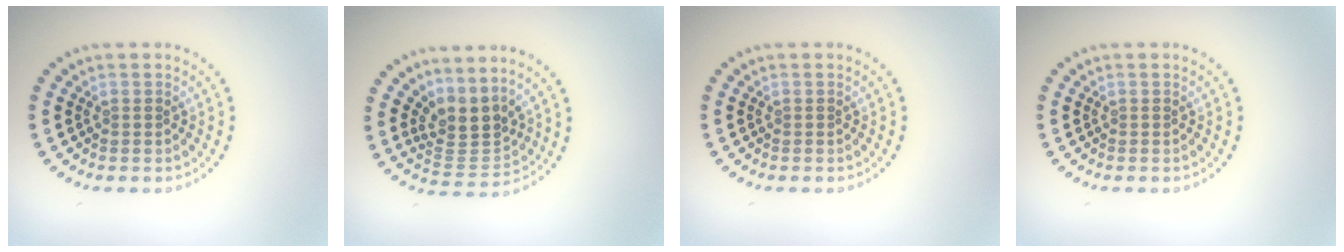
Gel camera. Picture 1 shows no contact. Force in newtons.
{"total": 3.3, "press": 2.4, "slide": 2.2}
{"total": 0.0}
{"total": 0.0}